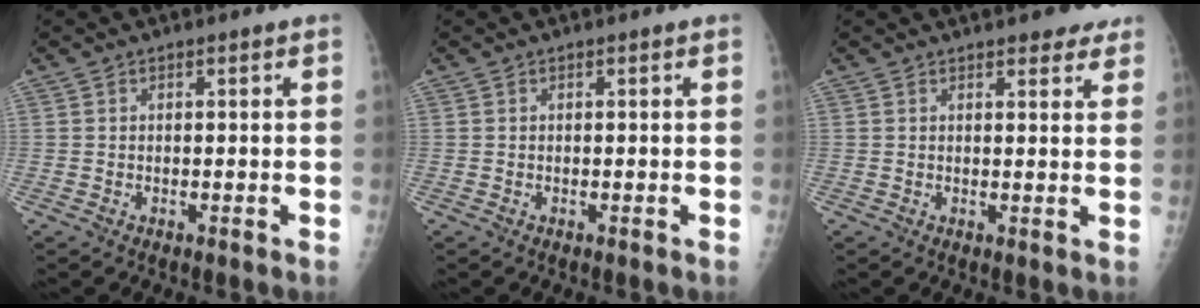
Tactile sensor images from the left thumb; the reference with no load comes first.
{"total": 0.0}
{"total": 4.9, "force": [3.7, 1.7, 2.7], "torque": [-0.009, -0.011, 0.042]}